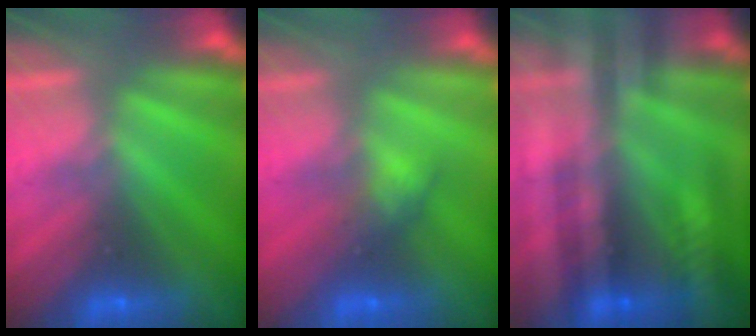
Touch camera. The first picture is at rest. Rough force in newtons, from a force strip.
{"total": 2.9}
{"total": 2.6}